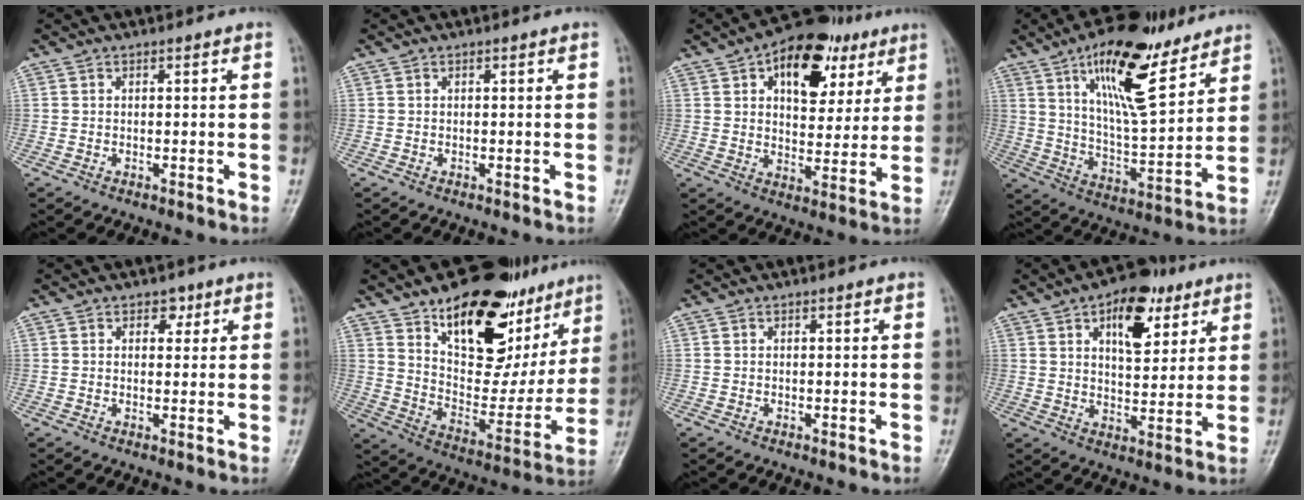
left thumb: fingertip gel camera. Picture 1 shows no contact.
{"total": 0.0}
{"total": 16.6, "force": [7.8, 9.6, 11.1], "torque": [-0.112, -0.008, 0.117]}
{"total": 18.3, "force": [11.1, 6.1, 13.2], "torque": [-0.193, -0.057, 0.195]}
{"total": 2.4, "force": [1.3, 1.8, 1.0], "torque": [0.006, -0.004, 0.014]}
{"total": 25.9, "force": [15.4, 13.4, 15.9], "torque": [-0.175, -0.056, 0.242]}
{"total": 0.0}
{"total": 11.9, "force": [5.8, 6.3, 8.3], "torque": [-0.091, -0.021, 0.087]}